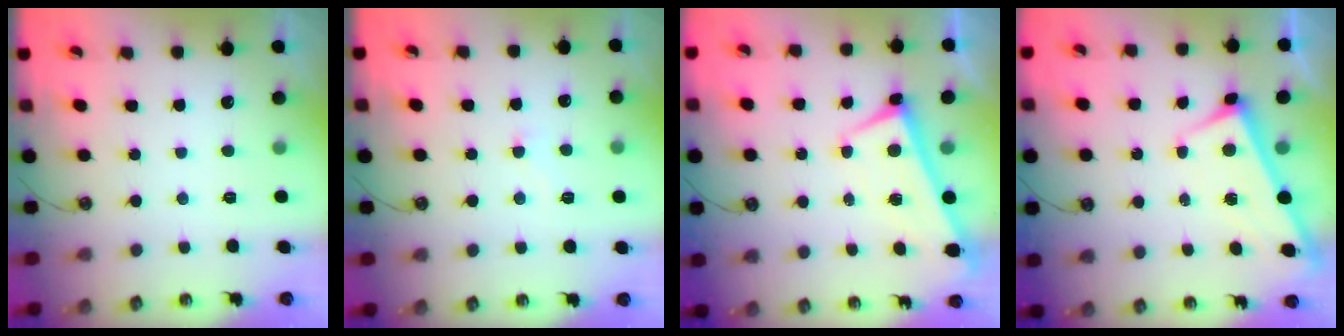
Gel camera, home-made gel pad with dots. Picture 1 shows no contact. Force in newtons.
{"total": 2.4, "press": 2.3, "slide": 0.7}
{"total": 1.0, "press": 0.9, "slide": 0.3}
{"total": 2.8, "press": 2.8, "slide": 0.3}